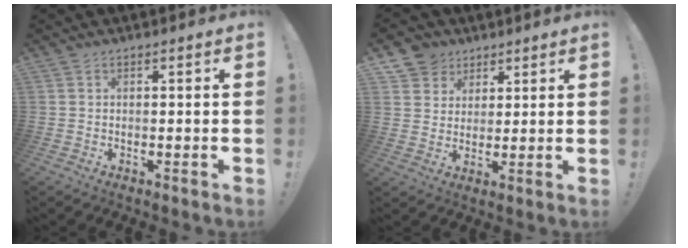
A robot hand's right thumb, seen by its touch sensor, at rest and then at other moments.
{"total": 6.8, "force": [3.7, 5.7, 0.7], "torque": [-0.015, -0.027, 0.076]}